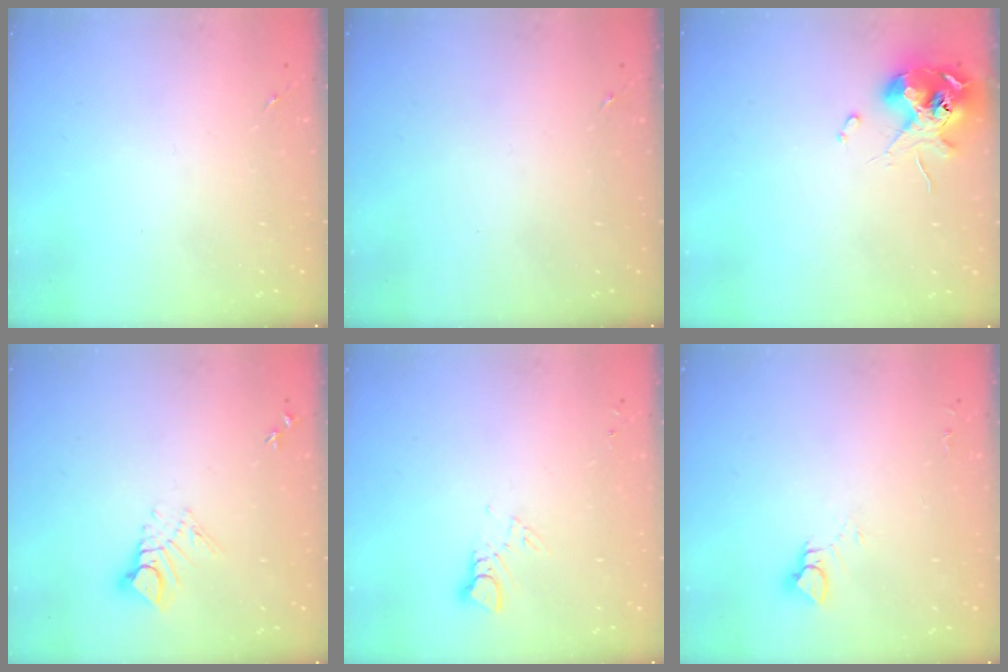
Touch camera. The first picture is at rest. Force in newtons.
{"total": 0.0}
{"total": 11.1, "press": 11.0, "slide": 1.6}
{"total": 7.9, "press": 7.8, "slide": 0.7}
{"total": 2.9, "press": 2.9, "slide": 0.2}
{"total": 4.6, "press": 4.5, "slide": 0.5}